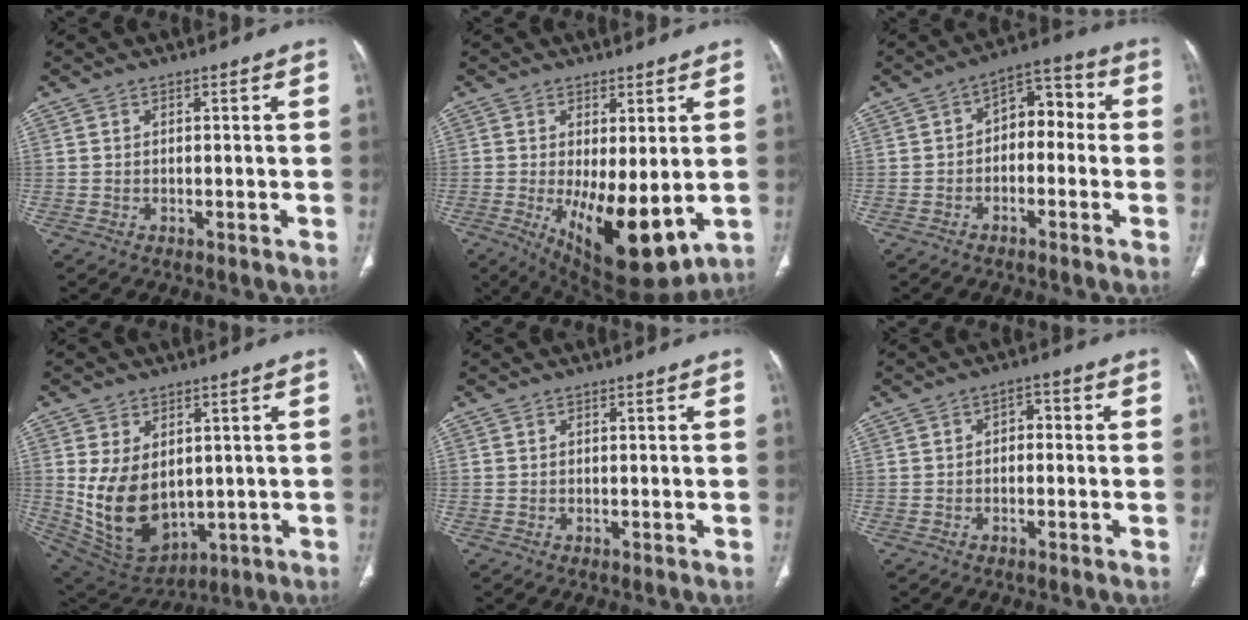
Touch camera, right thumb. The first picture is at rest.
{"total": 13.7, "force": [-2.0, 5.4, 12.4], "torque": [-0.188, -0.032, -0.011]}
{"total": 7.5, "force": [-0.7, 5.0, 5.6], "torque": [-0.044, 0.039, -0.027]}
{"total": 13.8, "force": [0.7, 9.5, 10.0], "torque": [-0.160, -0.015, 0.048]}
{"total": 0.0}
{"total": 2.4, "force": [-0.2, 1.7, 1.7], "torque": [-0.008, 0.012, -0.013]}